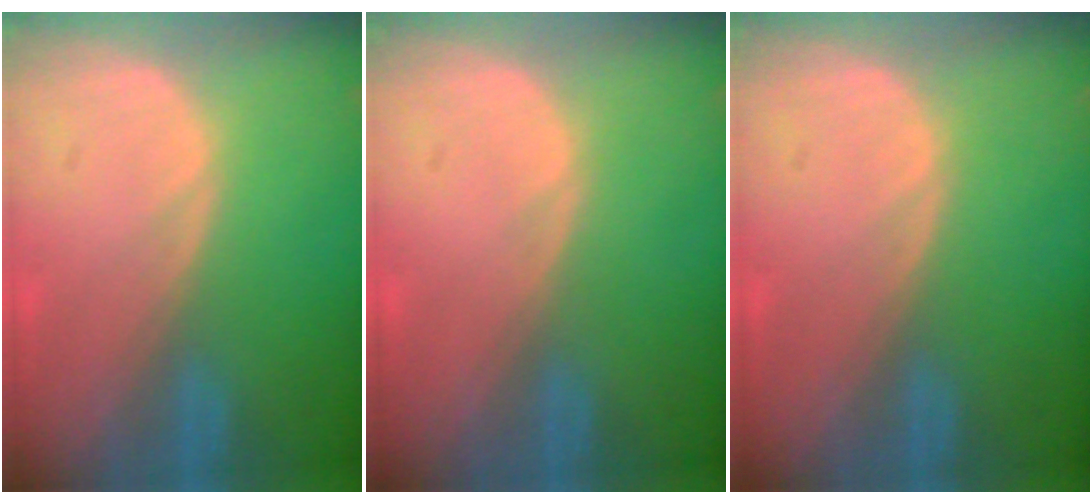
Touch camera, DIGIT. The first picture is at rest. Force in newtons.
{"total": 0.0}
{"total": 0.0}